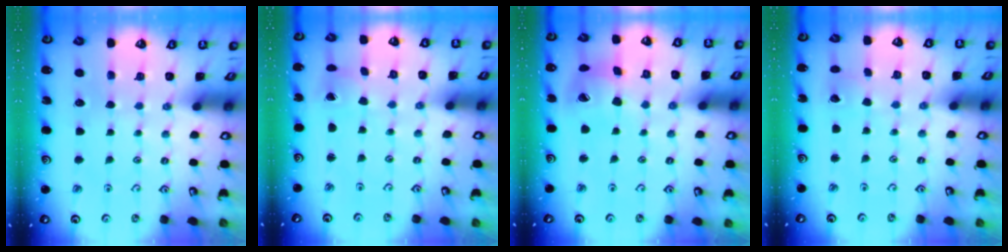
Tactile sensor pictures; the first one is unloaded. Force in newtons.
{"total": 2.2, "press": 2.2, "slide": 0.2}
{"total": 14.3, "press": 14.2, "slide": 2.1}
{"total": 3.2, "press": 3.2, "slide": 0.4}